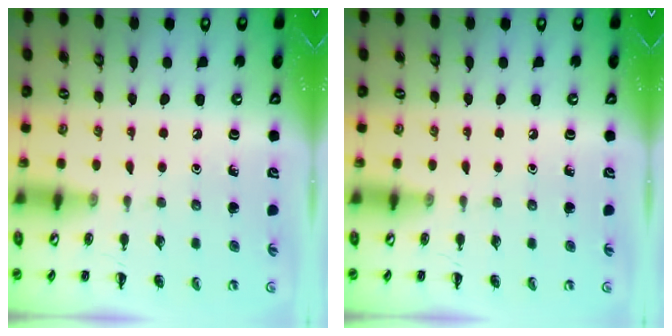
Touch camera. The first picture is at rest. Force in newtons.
{"total": 0.0}